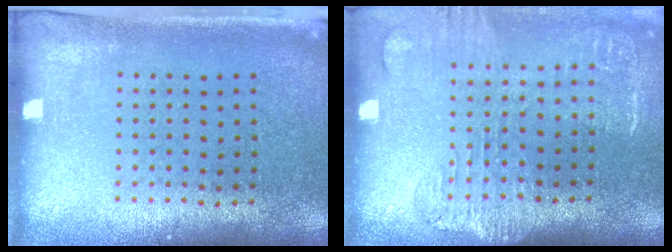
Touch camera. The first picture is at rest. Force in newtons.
{"total": 1.8, "press": 1.6, "slide": 0.9}